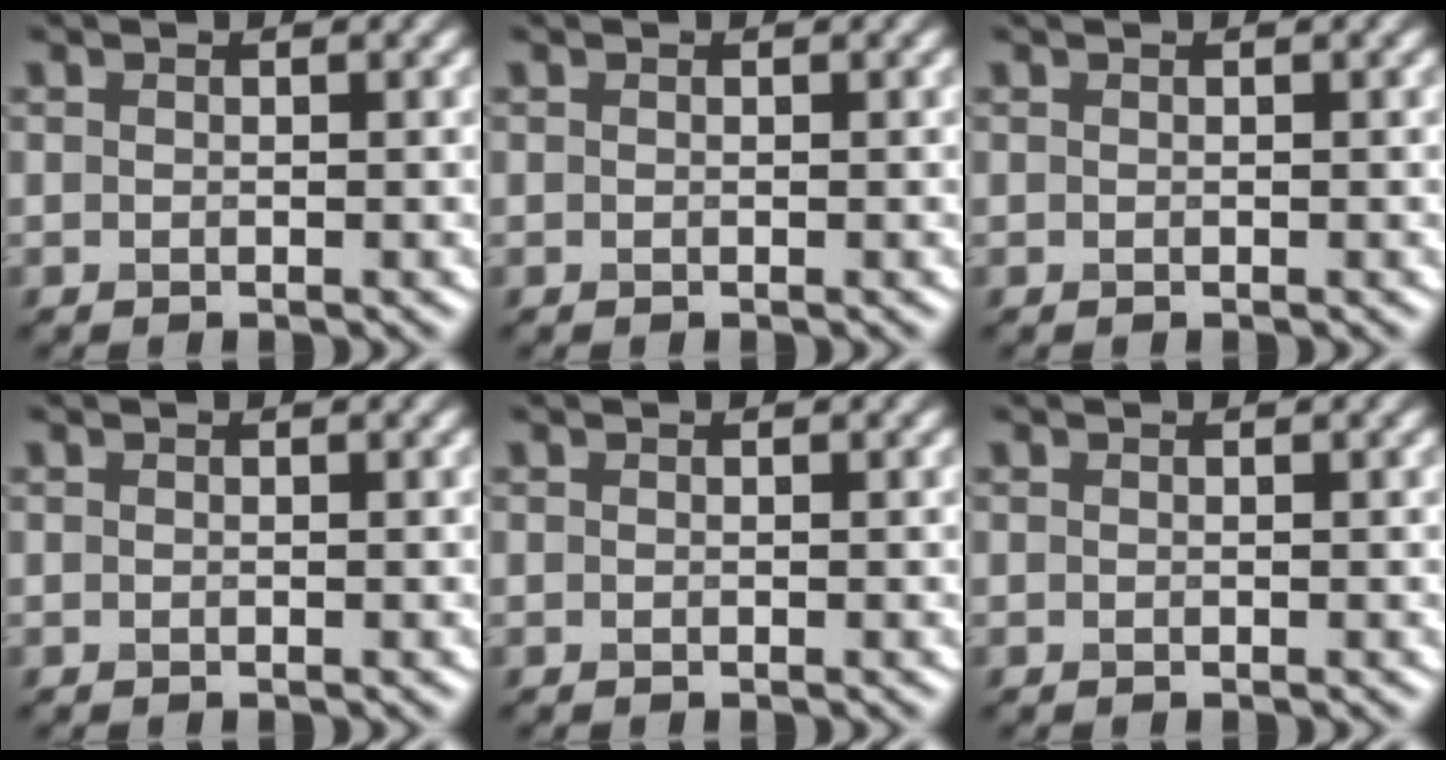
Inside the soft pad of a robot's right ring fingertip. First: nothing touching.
{"total": 0.0}
{"total": 0.0}
{"total": 0.0}
{"total": 0.0}
{"total": 0.0}